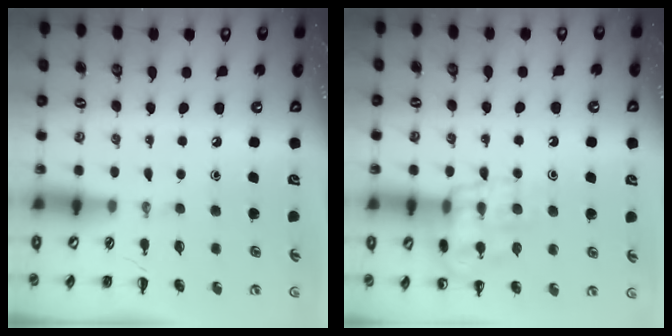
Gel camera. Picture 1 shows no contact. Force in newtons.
{"total": 13.3, "press": 13.3, "slide": 1.1}